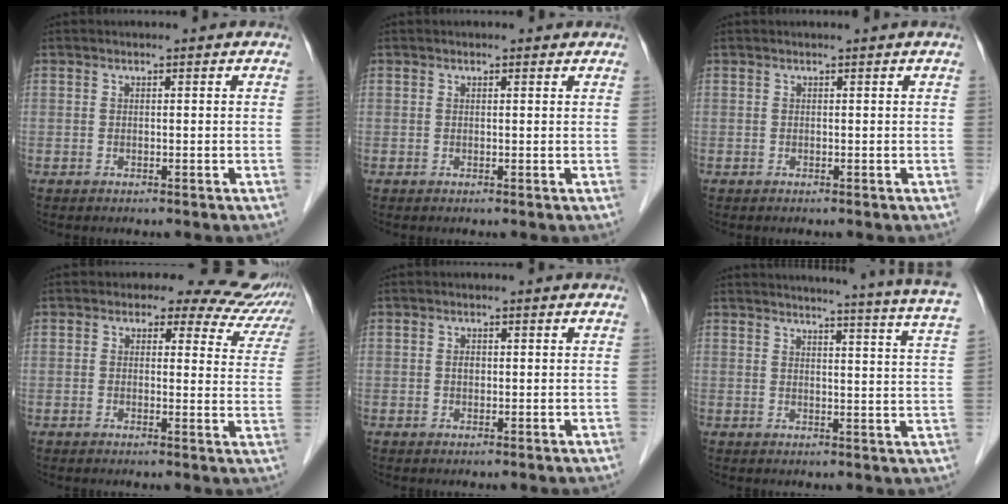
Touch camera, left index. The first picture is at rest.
{"total": 0.9, "force": [0.7, 0.5, 0.3], "torque": [-0.008, -0.001, 0.006]}
{"total": 0.0}
{"total": 12.6, "force": [10.9, 5.2, 3.6], "torque": [-0.008, -0.010, 0.089]}
{"total": 1.1, "force": [0.1, 0.8, 0.7], "torque": [-0.015, 0.003, 0.002]}
{"total": 16.8, "force": [15.4, -1.4, 6.6], "torque": [-0.093, -0.079, 0.163]}